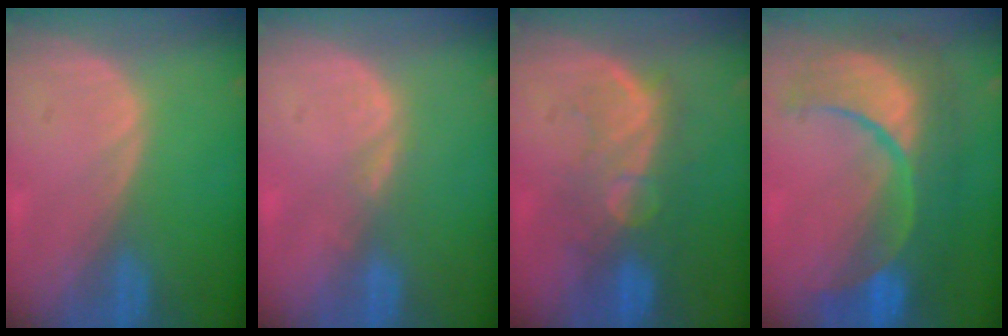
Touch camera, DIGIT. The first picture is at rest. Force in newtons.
{"total": 1.9, "press": 1.5, "slide": 1.1}
{"total": 9.2, "press": 8.3, "slide": 4.0}
{"total": 12.4, "press": 12.3, "slide": 1.5}